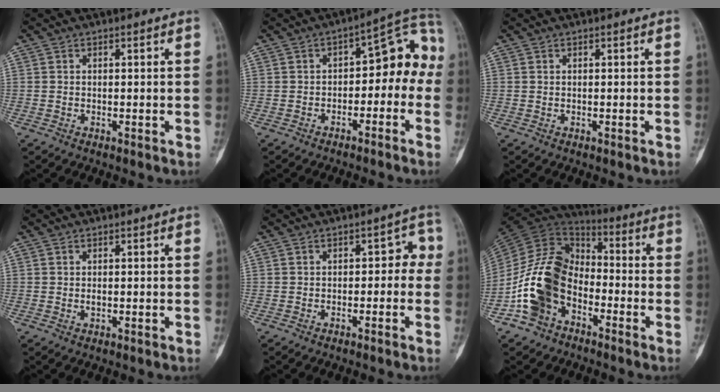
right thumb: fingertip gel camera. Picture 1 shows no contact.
{"total": 10.5, "force": [-2.6, 6.2, 8.1], "torque": [-0.067, 0.062, -0.043]}
{"total": 0.0}
{"total": 0.7, "force": [0.0, 0.4, 0.6], "torque": [-0.009, 0.000, 0.000]}
{"total": 3.4, "force": [-0.8, 2.4, 2.2], "torque": [-0.001, 0.027, -0.018]}
{"total": 16.3, "force": [-5.8, 11.5, 10.1], "torque": [-0.181, 0.057, -0.122]}